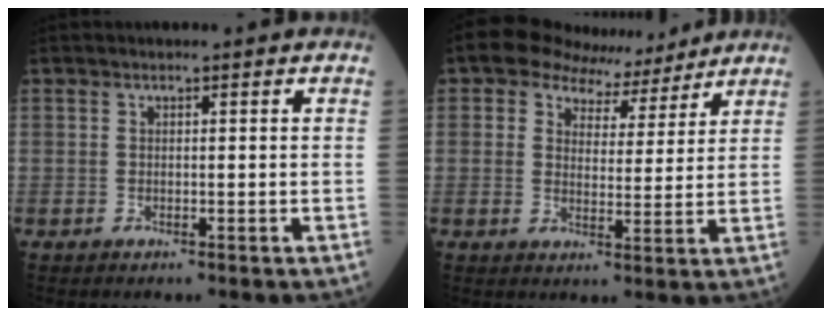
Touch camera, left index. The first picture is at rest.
{"total": 8.0, "force": [6.9, 3.8, 1.6], "torque": [-0.020, 0.016, 0.096]}